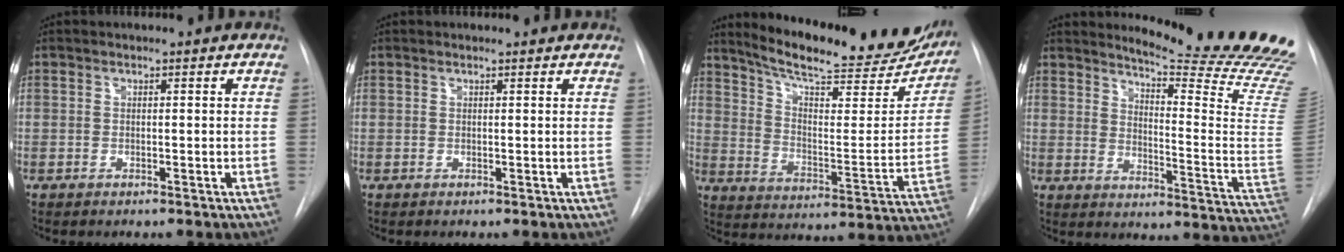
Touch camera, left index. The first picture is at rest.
{"total": 0.6, "force": [0.6, 0.2, 0.0], "torque": [-0.010, 0.002, 0.006]}
{"total": 26.3, "force": [22.5, 5.6, 12.4], "torque": [-0.181, -0.051, 0.295]}
{"total": 22.8, "force": [20.8, -1.0, 9.5], "torque": [-0.135, -0.171, 0.245]}